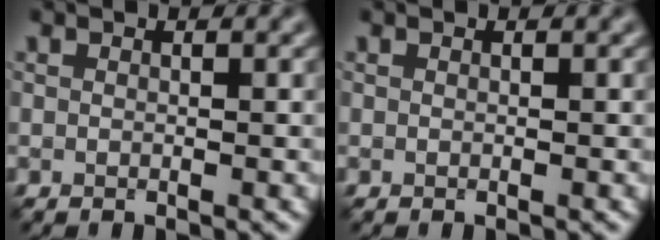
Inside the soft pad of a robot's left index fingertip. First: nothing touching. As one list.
[{"total": 0.0}]